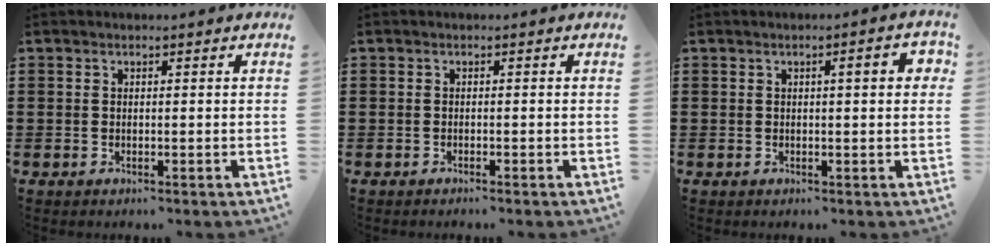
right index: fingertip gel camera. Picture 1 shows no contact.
{"total": 0.5, "force": [-0.5, 0.0, 0.1], "torque": [-0.003, -0.003, -0.010]}
{"total": 3.0, "force": [0.6, 0.5, 2.9], "torque": [-0.047, 0.003, 0.005]}